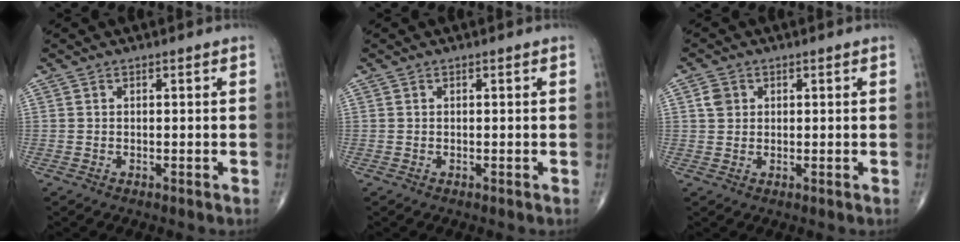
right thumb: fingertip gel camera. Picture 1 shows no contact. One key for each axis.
{"total": 0.0}
{"total": 2.6, "fx": 0.8, "fy": 2.2, "fz": 1.1, "tx": -0.012, "ty": 0.000, "tz": 0.014}